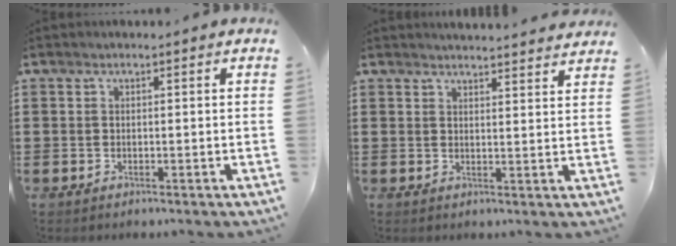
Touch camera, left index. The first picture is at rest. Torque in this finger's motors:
{"motor_torque": [1.07, -1.06, 0.12, 0.04]}